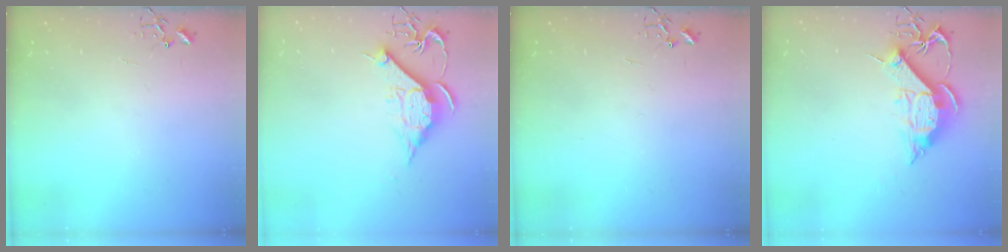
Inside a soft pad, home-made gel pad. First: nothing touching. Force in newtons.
{"total": 11.7, "press": 11.7, "slide": 0.9}
{"total": 0.0}
{"total": 11.4, "press": 11.3, "slide": 1.1}